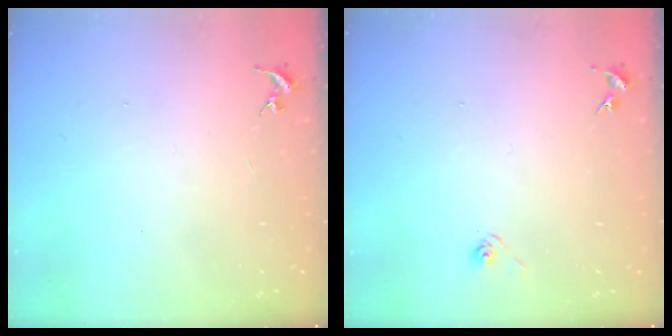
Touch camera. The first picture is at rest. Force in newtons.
{"total": 2.9, "press": 2.6, "slide": 1.4}